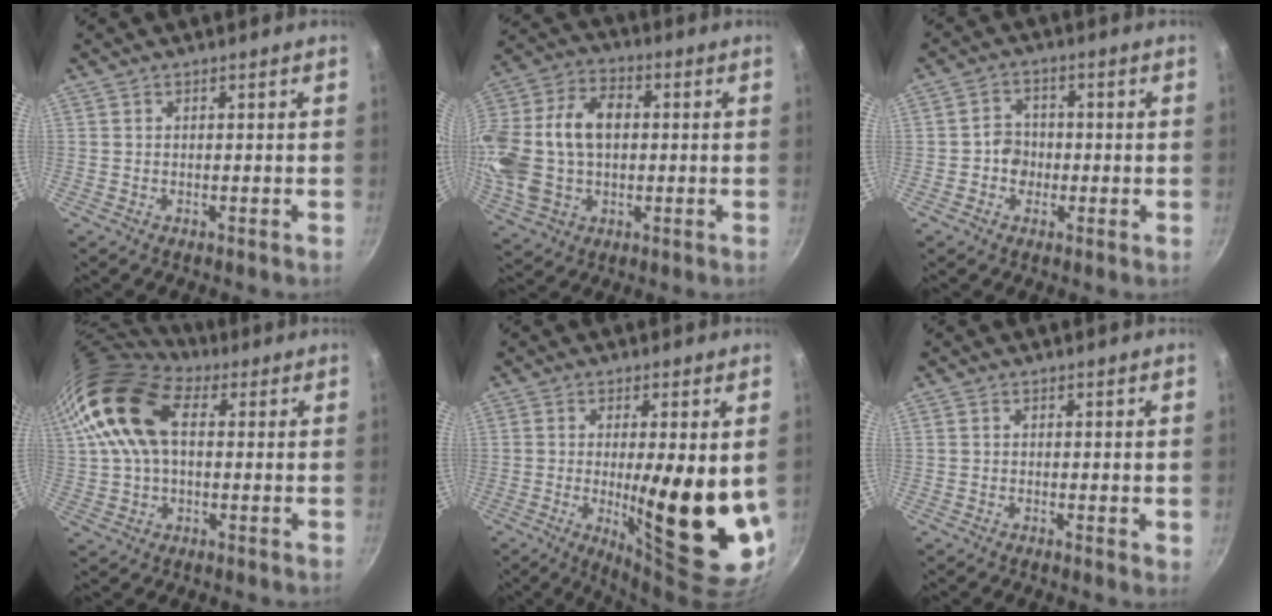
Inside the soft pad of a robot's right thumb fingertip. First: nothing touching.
{"total": 21.3, "force": [1.0, 14.6, 15.5], "torque": [-0.310, 0.035, 0.018]}
{"total": 4.3, "force": [-0.8, 3.8, 1.7], "torque": [0.003, 0.013, -0.020]}
{"total": 16.8, "force": [5.0, 10.3, 12.4], "torque": [-0.233, 0.016, 0.083]}
{"total": 16.4, "force": [-0.4, 3.8, 16.0], "torque": [-0.217, -0.034, 0.002]}
{"total": 1.3, "force": [0.3, 0.5, 1.1], "torque": [-0.014, -0.003, 0.002]}